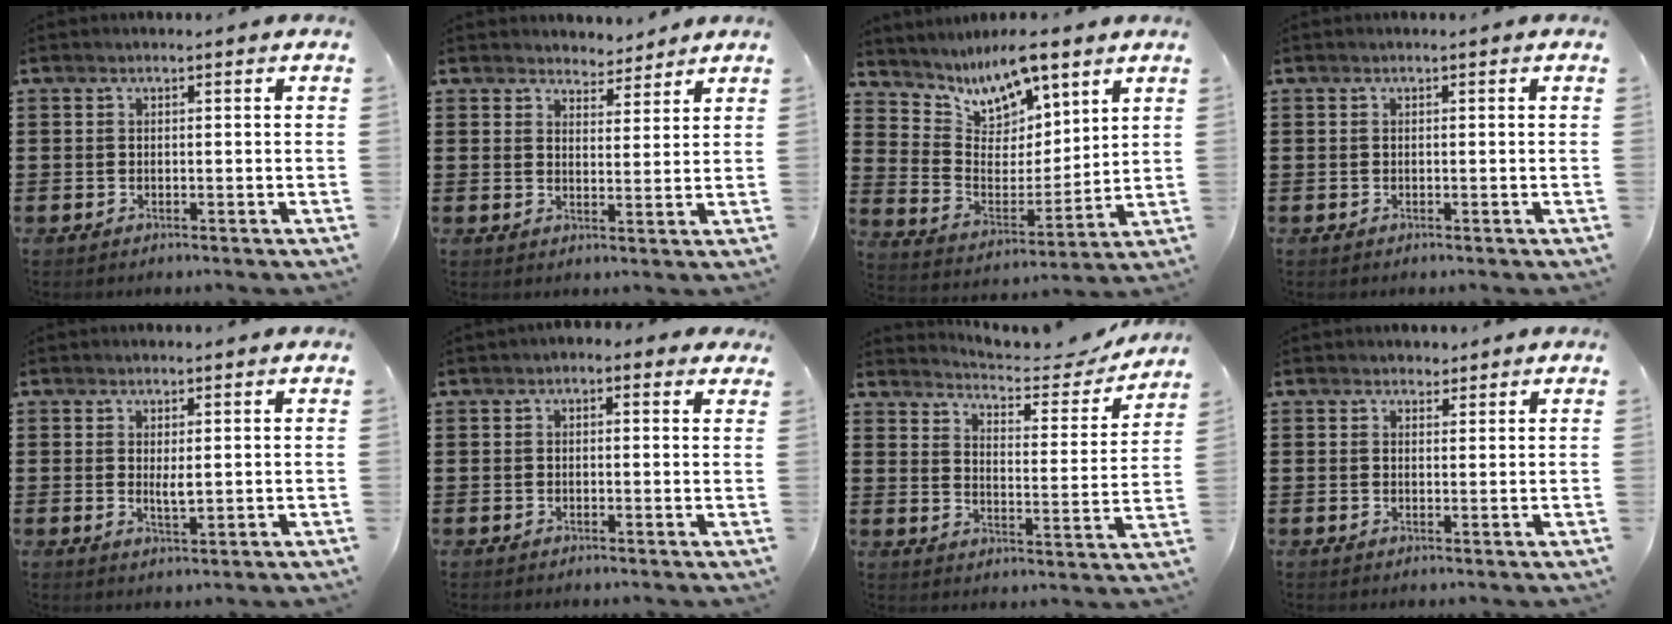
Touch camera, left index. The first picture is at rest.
{"total": 3.8, "force": [3.6, 1.1, -0.3], "torque": [-0.010, -0.010, 0.068]}
{"total": 8.5, "force": [7.4, 3.6, 2.5], "torque": [-0.075, -0.052, 0.133]}
{"total": 0.0}
{"total": 2.5, "force": [0.6, 0.8, 2.3], "torque": [-0.037, -0.005, 0.010]}
{"total": 1.4, "force": [0.4, 1.2, 0.5], "torque": [-0.017, 0.008, 0.006]}
{"total": 4.6, "force": [4.4, 0.5, 1.1], "torque": [-0.040, -0.034, 0.069]}
{"total": 1.6, "force": [1.4, 0.8, 0.0], "torque": [-0.005, 0.007, 0.027]}